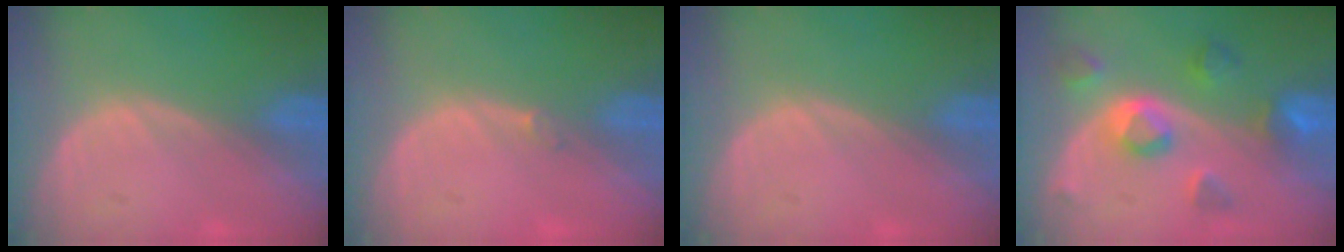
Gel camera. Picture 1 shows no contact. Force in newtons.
{"total": 0.5, "press": 0.5, "slide": 0.1}
{"total": 0.0}
{"total": 7.7, "press": 6.9, "slide": 3.4}